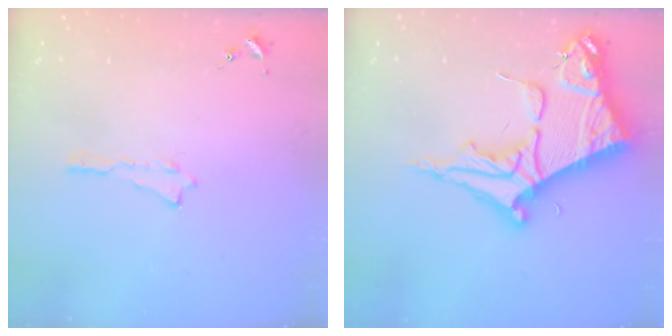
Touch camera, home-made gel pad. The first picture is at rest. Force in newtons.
{"total": 11.3, "press": 11.2, "slide": 1.2}